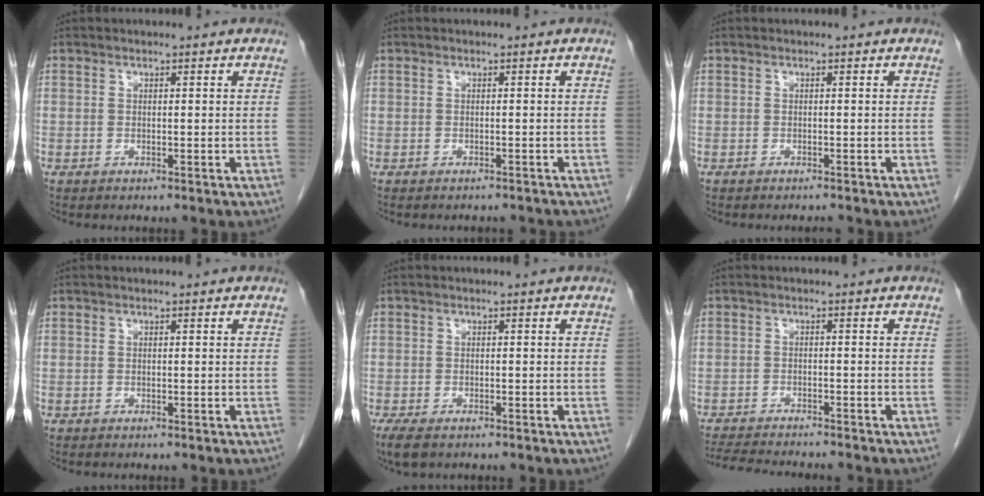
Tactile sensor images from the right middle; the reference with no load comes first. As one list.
[{"total": 5.1, "force": [-4.6, 1.5, 1.6], "torque": [-0.020, -0.005, -0.050]}, {"total": 0.7, "force": [-0.7, 0.0, 0.1], "torque": [-0.006, -0.003, -0.010]}, {"total": 0.0}, {"total": 4.1, "force": [-2.8, 1.8, 2.4], "torque": [-0.050, -0.011, -0.043]}, {"total": 10.0, "force": [-9.2, 0.7, 3.8], "torque": [-0.058, -0.012, -0.135]}]